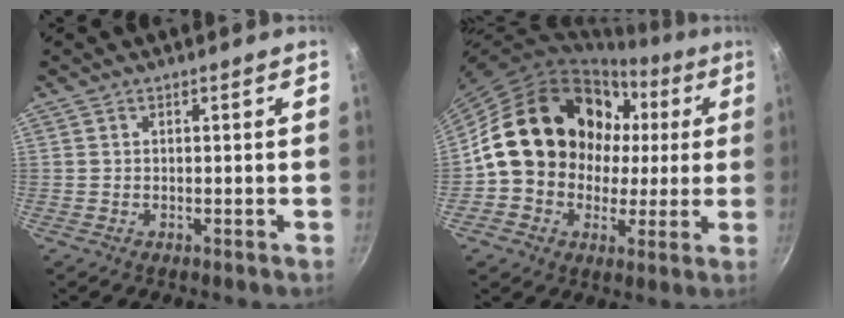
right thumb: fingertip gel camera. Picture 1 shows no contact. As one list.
[{"total": 20.0, "force": [2.1, 16.8, 10.8], "torque": [-0.145, 0.038, 0.034]}]